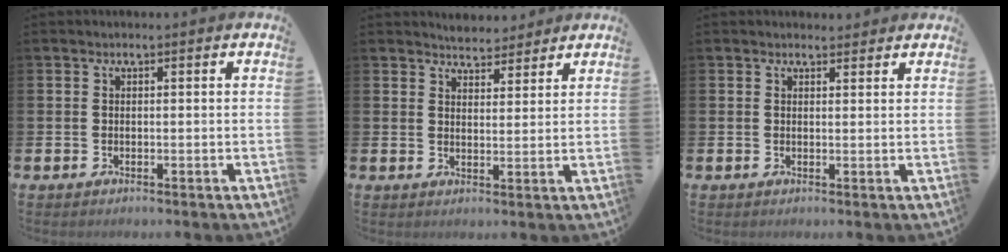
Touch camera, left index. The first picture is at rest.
{"total": 3.7, "force": [3.6, 0.7, -0.5], "torque": [0.001, -0.020, 0.066]}
{"total": 1.6, "force": [1.6, 0.5, -0.1], "torque": [0.017, -0.009, 0.026]}